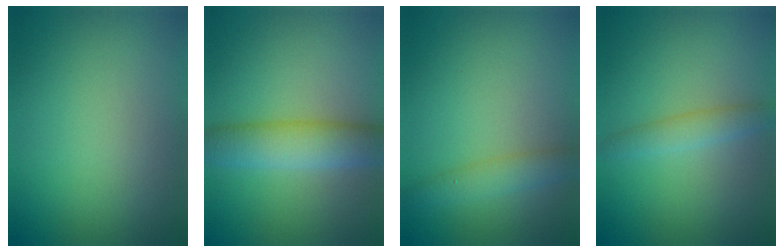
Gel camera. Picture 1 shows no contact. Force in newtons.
{"total": 5.0, "press": 5.0, "slide": 0.2}
{"total": 2.4, "press": 2.4, "slide": 0.1}
{"total": 1.9, "press": 1.9, "slide": 0.1}